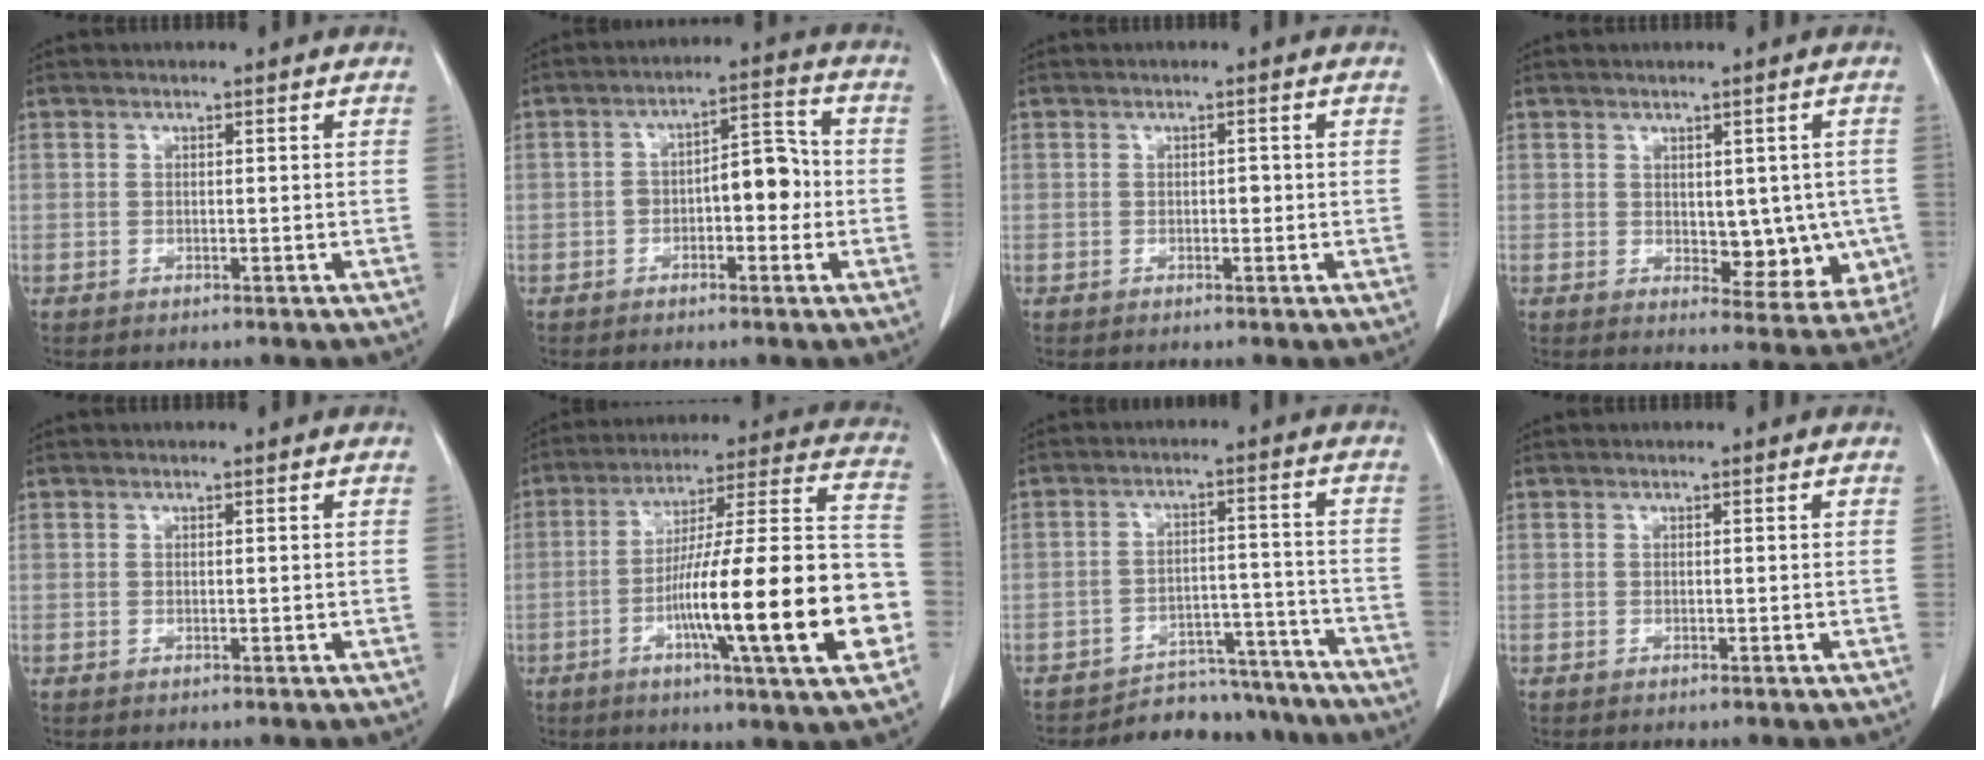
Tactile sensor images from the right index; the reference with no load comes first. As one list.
[{"total": 6.8, "force": [-1.3, 3.0, 6.0], "torque": [-0.089, 0.034, -0.021]}, {"total": 0.8, "force": [-0.1, 0.5, 0.6], "torque": [-0.005, 0.002, -0.002]}, {"total": 8.0, "force": [-0.4, 4.5, 6.6], "torque": [-0.056, -0.004, 0.006]}, {"total": 0.0}, {"total": 23.5, "force": [-6.7, 1.1, 22.5], "torque": [-0.298, 0.004, -0.106]}, {"total": 13.7, "force": [-13.0, 4.2, 1.1], "torque": [0.004, 0.036, -0.171]}, {"total": 0.0}]